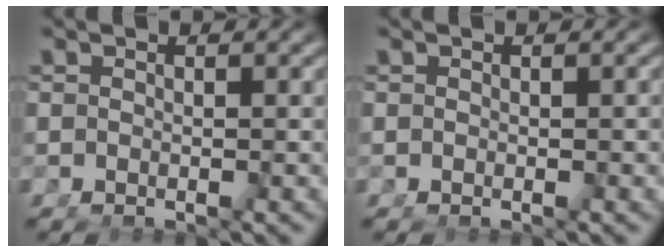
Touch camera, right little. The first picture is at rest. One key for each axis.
{"total": 0.0}